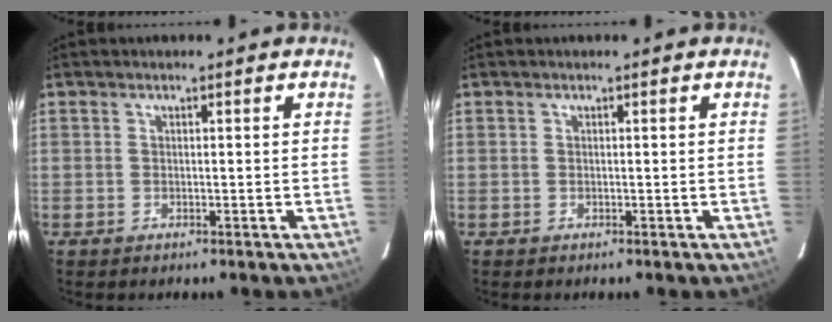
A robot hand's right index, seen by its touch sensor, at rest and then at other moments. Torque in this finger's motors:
{"motor_torque": [-0.01, 0.00, 0.00, 0.01]}